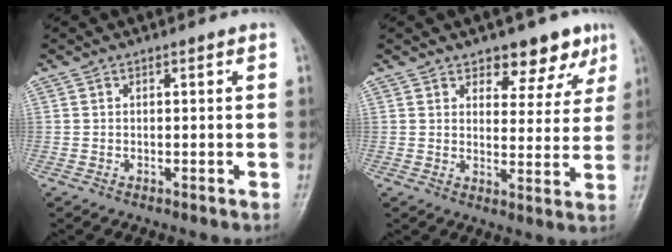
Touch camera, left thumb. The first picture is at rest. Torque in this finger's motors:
{"motor_torque": [0.24, 0.17, -0.31, -0.14, 0.10]}